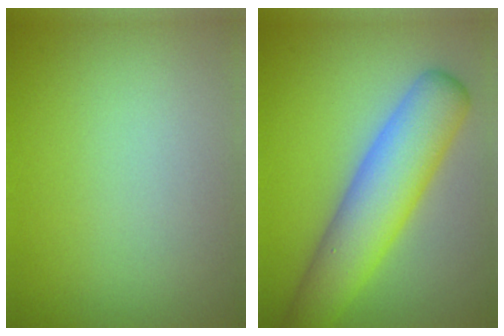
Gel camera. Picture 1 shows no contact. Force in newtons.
{"total": 7.2, "press": 7.2, "slide": 0.2}